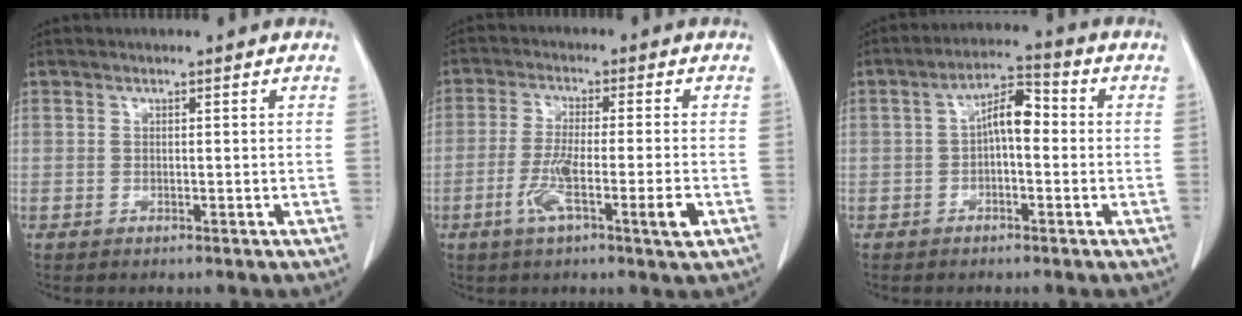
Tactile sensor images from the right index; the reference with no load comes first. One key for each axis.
{"total": 8.1, "fx": -3.1, "fy": 0.2, "fz": 7.5, "tx": -0.137, "ty": -0.013, "tz": -0.056}
{"total": 5.9, "fx": -0.1, "fy": 2.3, "fz": 5.5, "tx": -0.097, "ty": 0.029, "tz": -0.006}